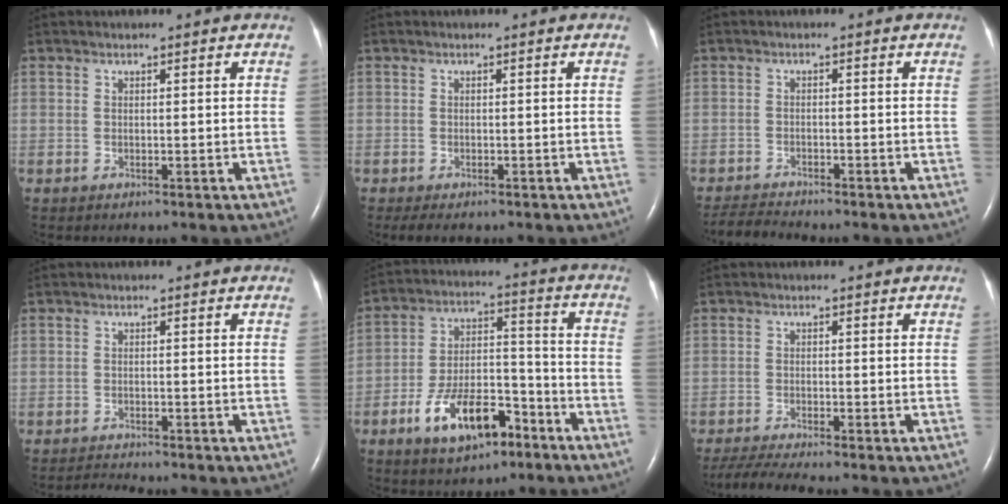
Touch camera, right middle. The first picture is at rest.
{"total": 2.9, "force": [-2.2, 1.1, 1.5], "torque": [-0.025, -0.008, -0.029]}
{"total": 3.5, "force": [-3.4, -0.4, 0.4], "torque": [-0.011, -0.020, -0.060]}
{"total": 2.0, "force": [-2.0, -0.2, 0.1], "torque": [-0.009, -0.012, -0.032]}
{"total": 12.5, "force": [-7.2, 5.3, 8.8], "torque": [-0.164, 0.014, -0.119]}
{"total": 5.4, "force": [-4.8, -0.8, 2.5], "torque": [-0.046, -0.022, -0.084]}